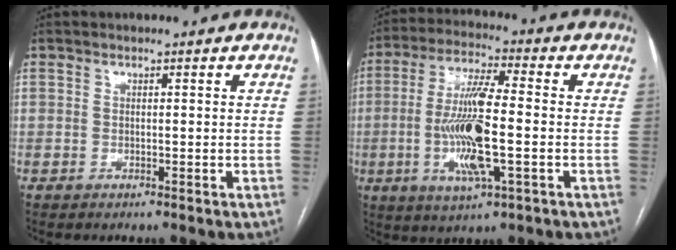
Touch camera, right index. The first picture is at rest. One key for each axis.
{"total": 12.9, "fx": -2.1, "fy": 1.5, "fz": 12.6, "tx": -0.253, "ty": -0.008, "tz": -0.040}